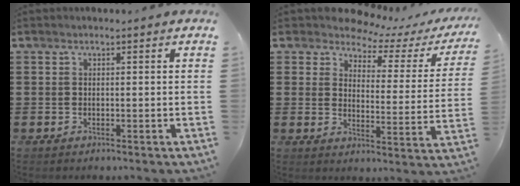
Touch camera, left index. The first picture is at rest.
{"total": 5.0, "force": [4.5, 1.8, 1.0], "torque": [-0.041, -0.030, 0.074]}